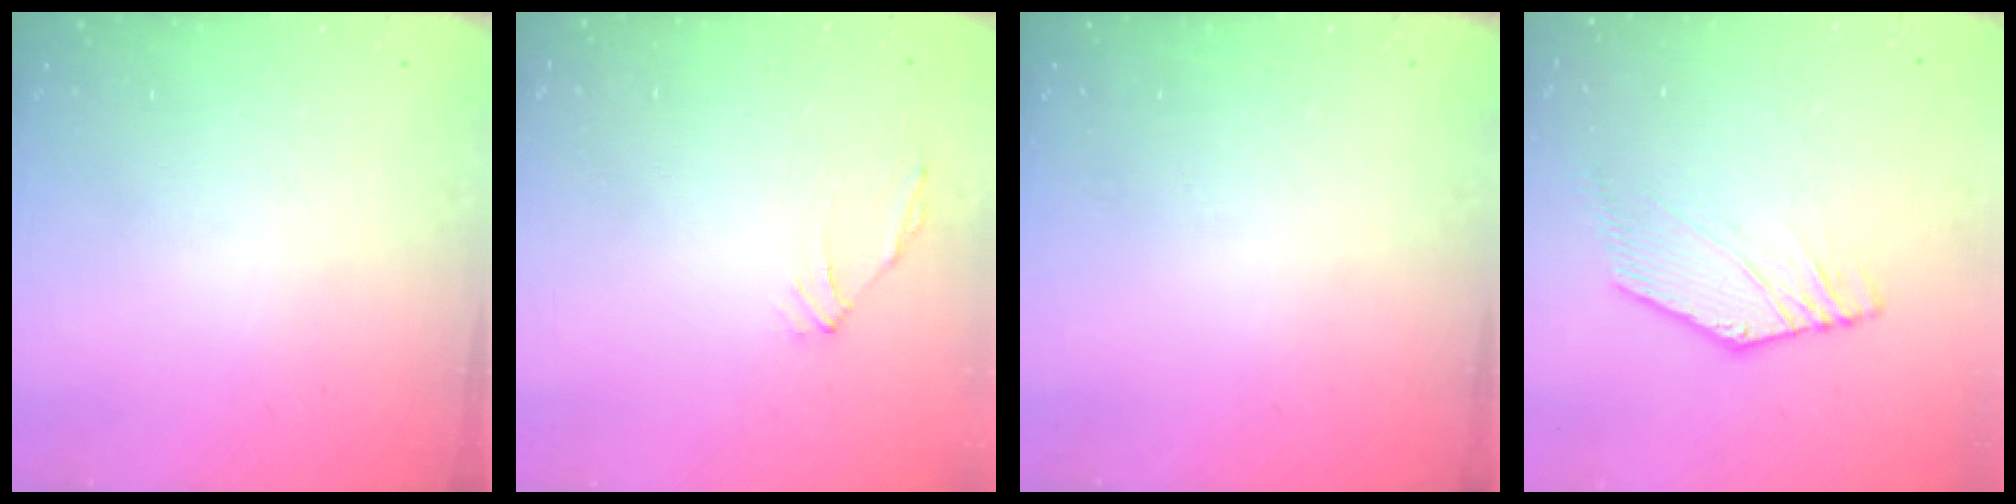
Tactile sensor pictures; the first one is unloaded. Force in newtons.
{"total": 0.7, "press": 0.3, "slide": 0.6}
{"total": 0.0}
{"total": 1.0, "press": 0.4, "slide": 0.9}